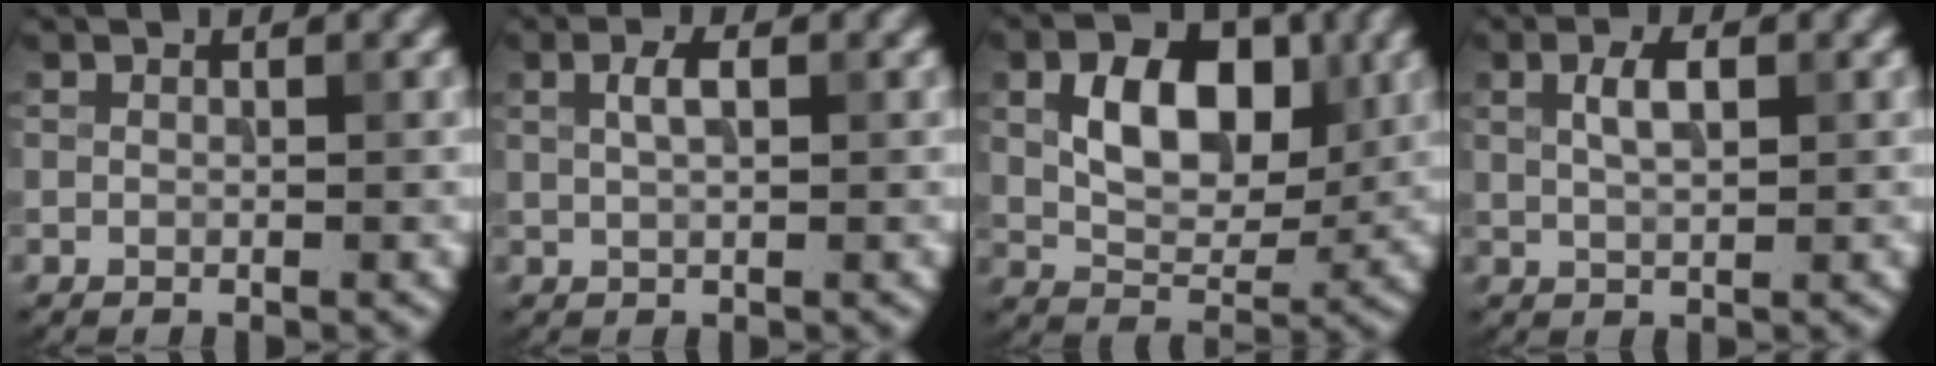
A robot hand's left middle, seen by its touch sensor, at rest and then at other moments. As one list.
[{"total": 1.8, "force": [0.6, 0.7, 1.6], "torque": [-0.032, 0.003, 0.010]}, {"total": 7.2, "force": [1.7, 4.5, 5.3], "torque": [-0.086, -0.002, 0.028]}, {"total": 2.5, "force": [0.8, 1.0, 2.2], "torque": [-0.044, 0.003, 0.016]}]